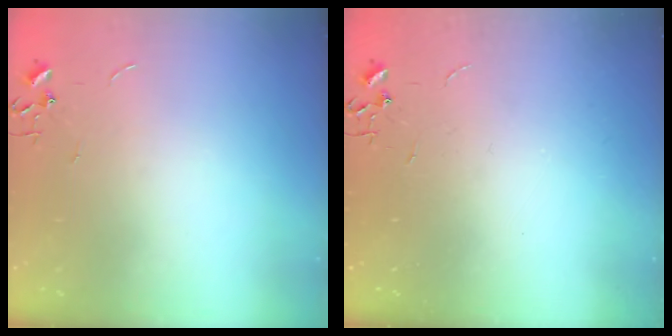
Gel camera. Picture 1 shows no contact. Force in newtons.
{"total": 0.0}